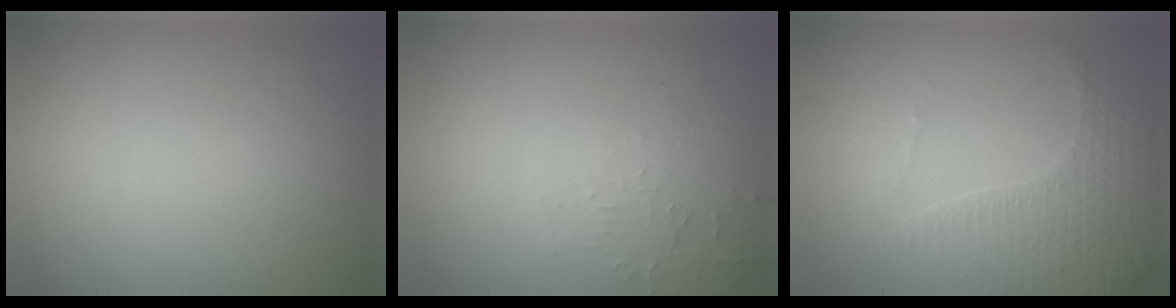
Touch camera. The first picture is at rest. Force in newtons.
{"total": 1.5, "press": 1.5, "slide": 0.3}
{"total": 4.3, "press": 3.0, "slide": 3.1}